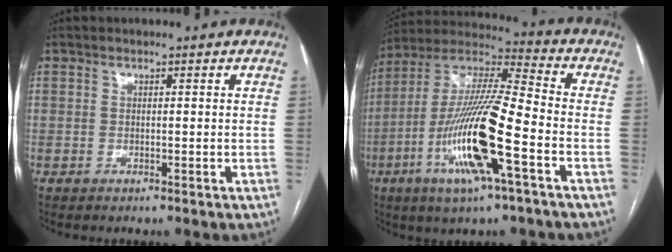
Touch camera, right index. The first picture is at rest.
{"total": 18.3, "force": [-6.2, 1.5, 17.2], "torque": [-0.348, -0.011, -0.117]}